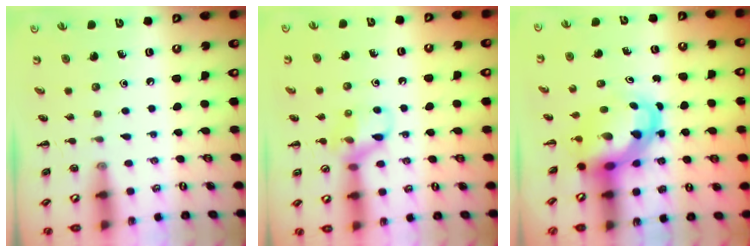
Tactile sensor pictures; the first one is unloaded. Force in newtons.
{"total": 10.1, "press": 10.1, "slide": 0.8}
{"total": 5.2, "press": 5.0, "slide": 1.4}